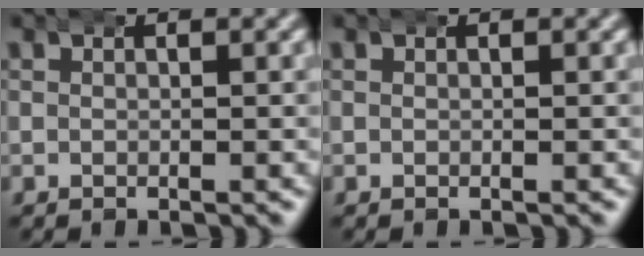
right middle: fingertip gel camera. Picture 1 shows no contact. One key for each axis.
{"total": 0.0}